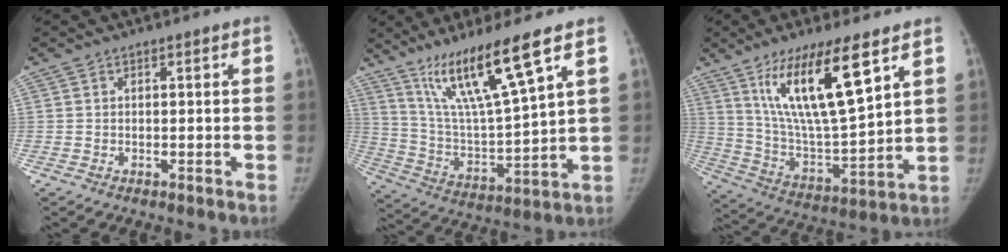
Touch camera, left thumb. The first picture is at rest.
{"total": 16.6, "force": [10.4, 1.0, 12.9], "torque": [-0.232, -0.055, 0.202]}
{"total": 18.6, "force": [9.7, 4.2, 15.3], "torque": [-0.265, -0.053, 0.187]}